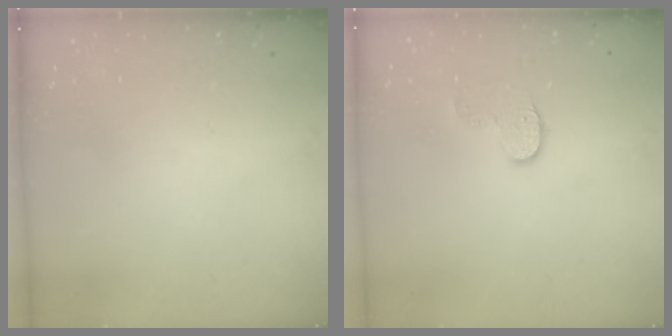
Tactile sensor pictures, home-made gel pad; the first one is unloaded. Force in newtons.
{"total": 8.1, "press": 8.1, "slide": 0.4}